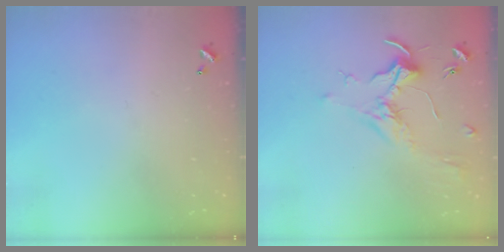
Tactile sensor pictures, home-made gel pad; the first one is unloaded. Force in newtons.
{"total": 1.9, "press": 1.8, "slide": 0.8}